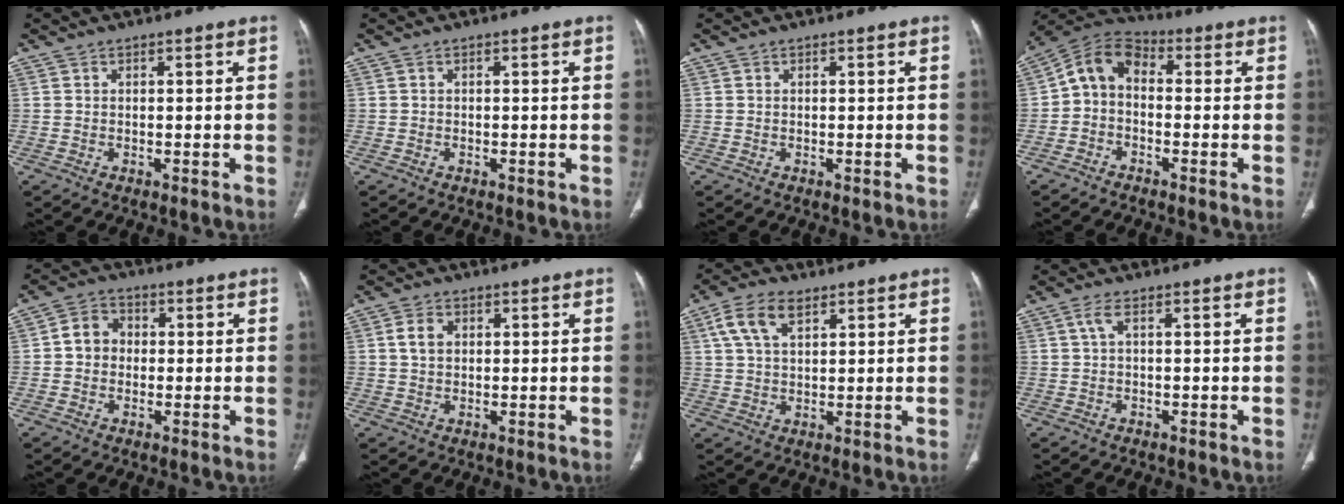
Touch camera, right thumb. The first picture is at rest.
{"total": 0.0}
{"total": 0.0}
{"total": 7.9, "force": [-0.5, 5.6, 5.6], "torque": [-0.085, 0.034, -0.029]}
{"total": 5.2, "force": [0.0, 4.6, 2.6], "torque": [-0.026, 0.015, -0.010]}
{"total": 3.5, "force": [0.8, 2.5, 2.3], "torque": [-0.038, 0.002, 0.016]}
{"total": 7.6, "force": [3.7, 4.0, 5.3], "torque": [-0.098, 0.001, 0.071]}
{"total": 1.7, "force": [0.3, 0.6, 1.6], "torque": [-0.036, 0.009, 0.004]}